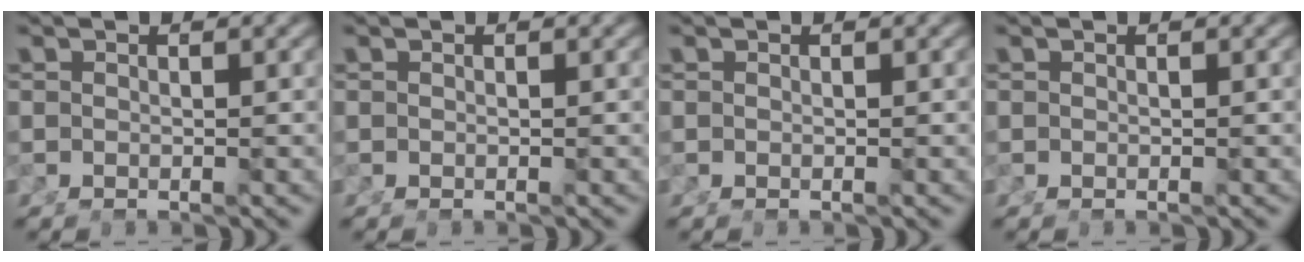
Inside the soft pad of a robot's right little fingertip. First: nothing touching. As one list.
[{"total": 0.0}, {"total": 0.0}, {"total": 0.0}]